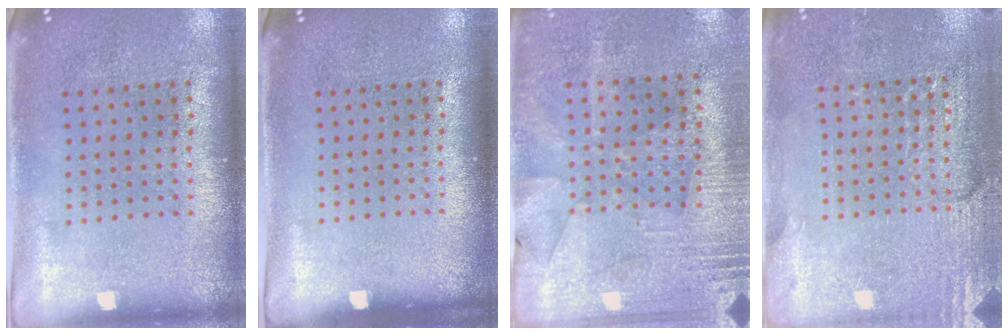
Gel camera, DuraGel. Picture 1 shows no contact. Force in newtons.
{"total": 0.0}
{"total": 2.9, "press": 2.8, "slide": 0.8}
{"total": 2.9, "press": 2.8, "slide": 0.3}